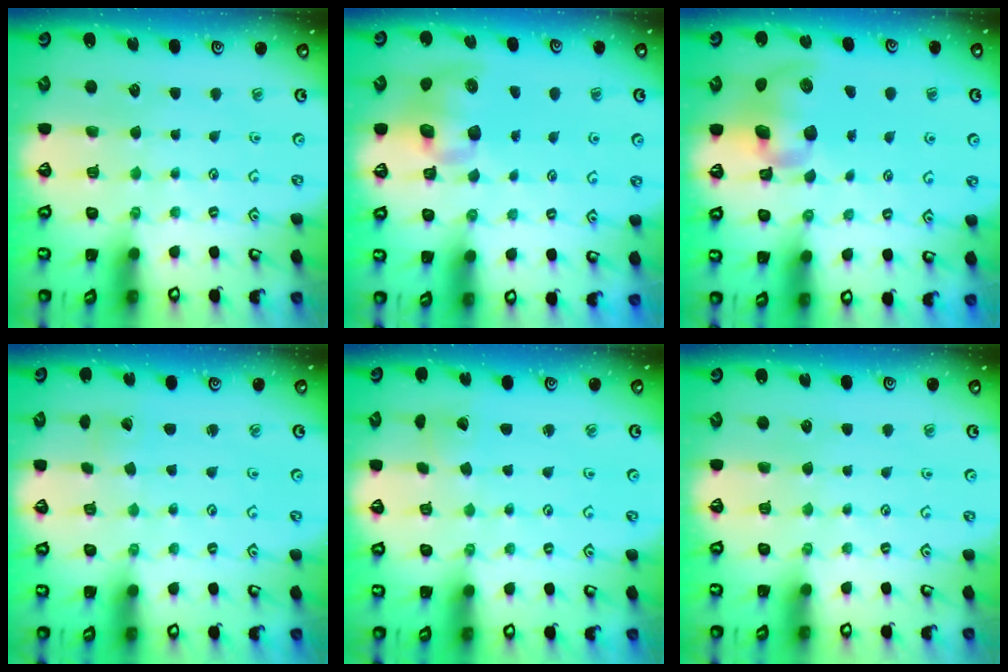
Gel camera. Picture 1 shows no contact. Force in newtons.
{"total": 9.7, "press": 9.5, "slide": 1.6}
{"total": 11.6, "press": 11.4, "slide": 1.9}
{"total": 0.0}
{"total": 2.5, "press": 2.5, "slide": 0.1}
{"total": 0.0}